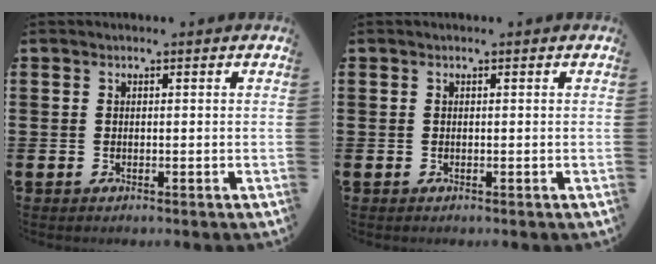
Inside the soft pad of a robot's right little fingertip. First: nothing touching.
{"total": 0.0}